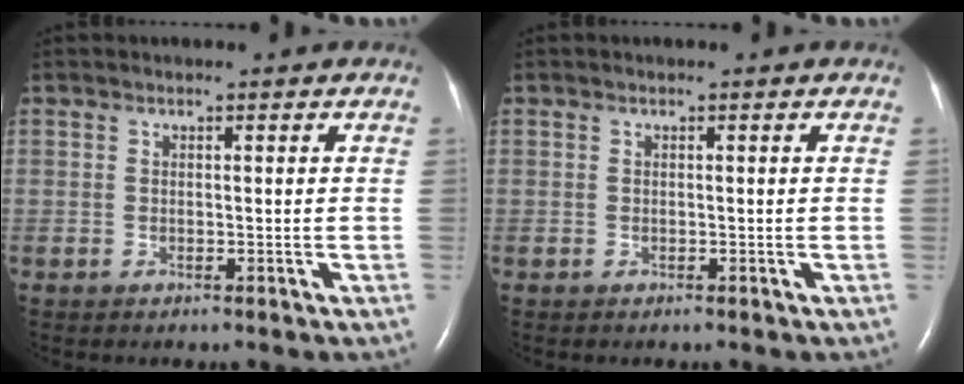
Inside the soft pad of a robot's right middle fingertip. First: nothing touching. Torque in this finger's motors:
{"motor_torque": [-0.06, 0.10, 0.05, 0.03]}